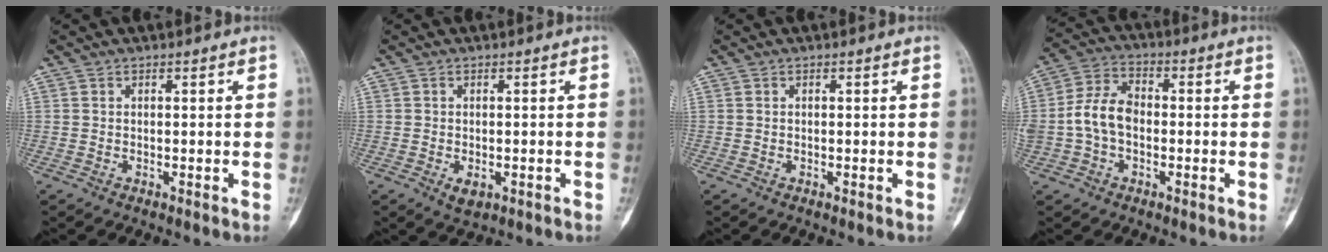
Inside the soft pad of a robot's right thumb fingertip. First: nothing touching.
{"total": 2.6, "force": [-1.0, 1.5, 1.9], "torque": [-0.023, 0.002, -0.007]}
{"total": 0.0}
{"total": 8.7, "force": [-1.2, 6.1, 6.1], "torque": [-0.108, 0.032, -0.032]}